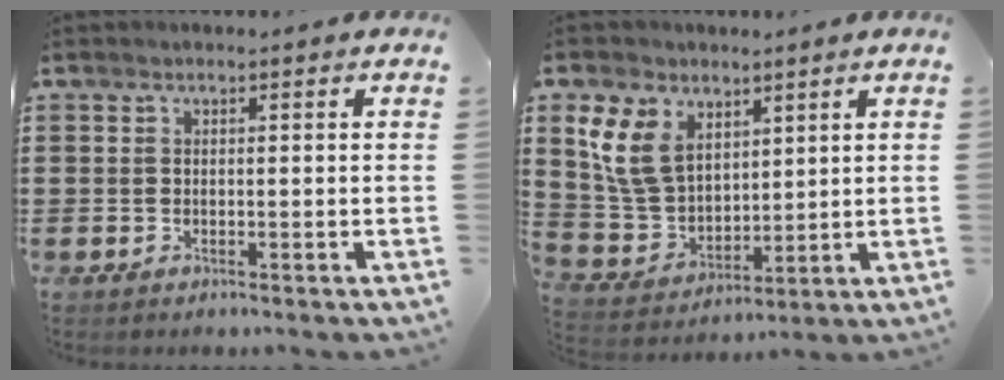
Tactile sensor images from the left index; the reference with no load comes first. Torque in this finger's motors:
{"motor_torque": [1.73, 0.40, 1.02, 0.21]}